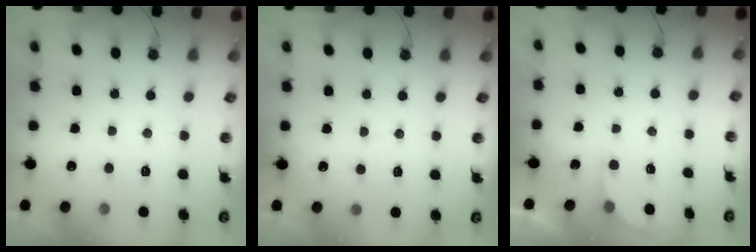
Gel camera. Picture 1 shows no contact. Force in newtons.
{"total": 2.6, "press": 2.6, "slide": 0.2}
{"total": 2.1, "press": 2.1, "slide": 0.1}